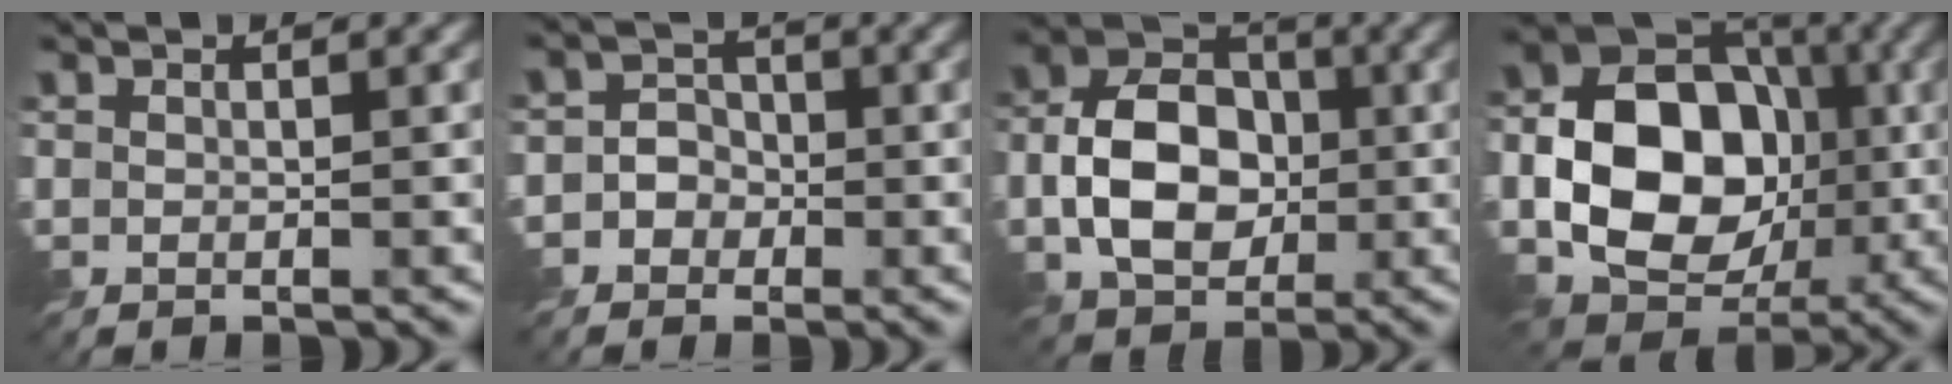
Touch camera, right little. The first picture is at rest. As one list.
[{"total": 2.8, "force": [-1.2, 2.5, 0.5], "torque": [0.018, 0.009, -0.036]}, {"total": 7.4, "force": [-1.1, 5.3, 5.0], "torque": [-0.093, 0.005, -0.026]}, {"total": 12.4, "force": [-1.9, 9.2, 8.2], "torque": [-0.122, 0.008, -0.045]}]